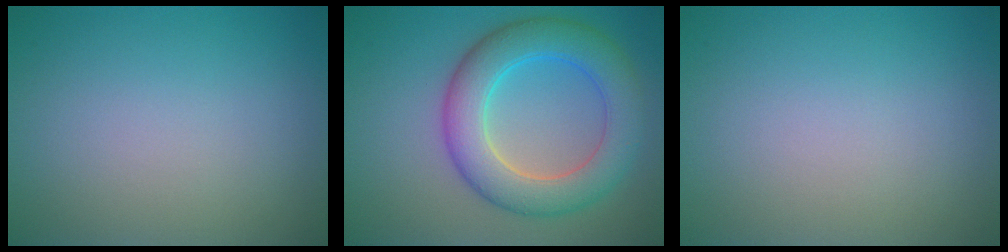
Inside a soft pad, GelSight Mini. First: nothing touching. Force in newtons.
{"total": 7.1, "press": 7.1, "slide": 0.1}
{"total": 0.0}